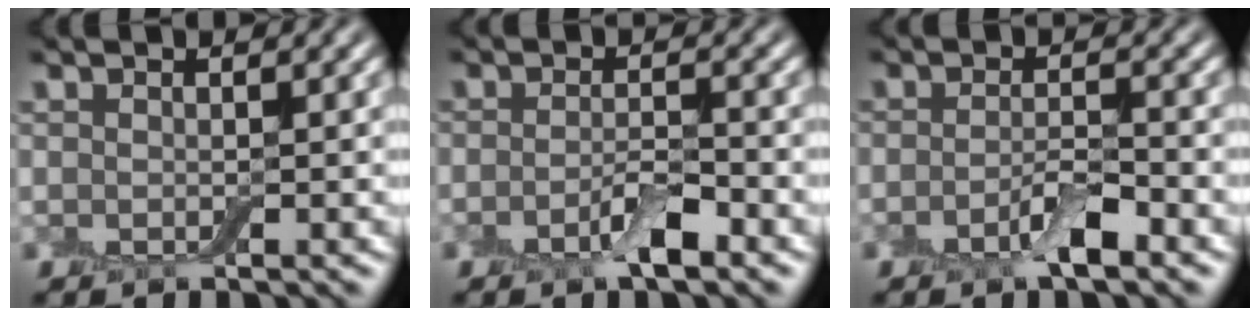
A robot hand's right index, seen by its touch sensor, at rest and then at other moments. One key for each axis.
{"total": 2.7, "fx": -1.4, "fy": 0.8, "fz": 2.1, "tx": -0.040, "ty": 0.001, "tz": -0.029}
{"total": 2.7, "fx": -1.5, "fy": 0.7, "fz": 2.2, "tx": -0.041, "ty": 0.002, "tz": -0.032}